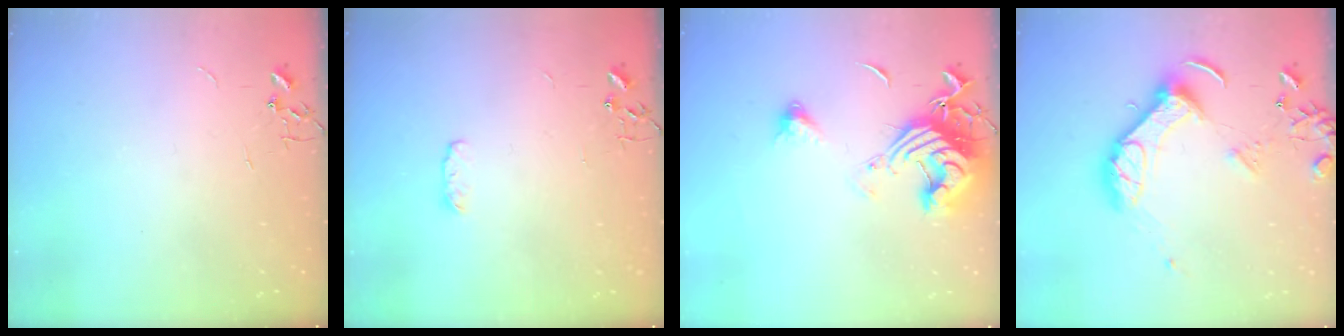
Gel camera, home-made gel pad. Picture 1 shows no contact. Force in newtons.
{"total": 4.2, "press": 4.1, "slide": 0.6}
{"total": 15.3, "press": 15.2, "slide": 1.8}
{"total": 14.7, "press": 14.6, "slide": 2.1}